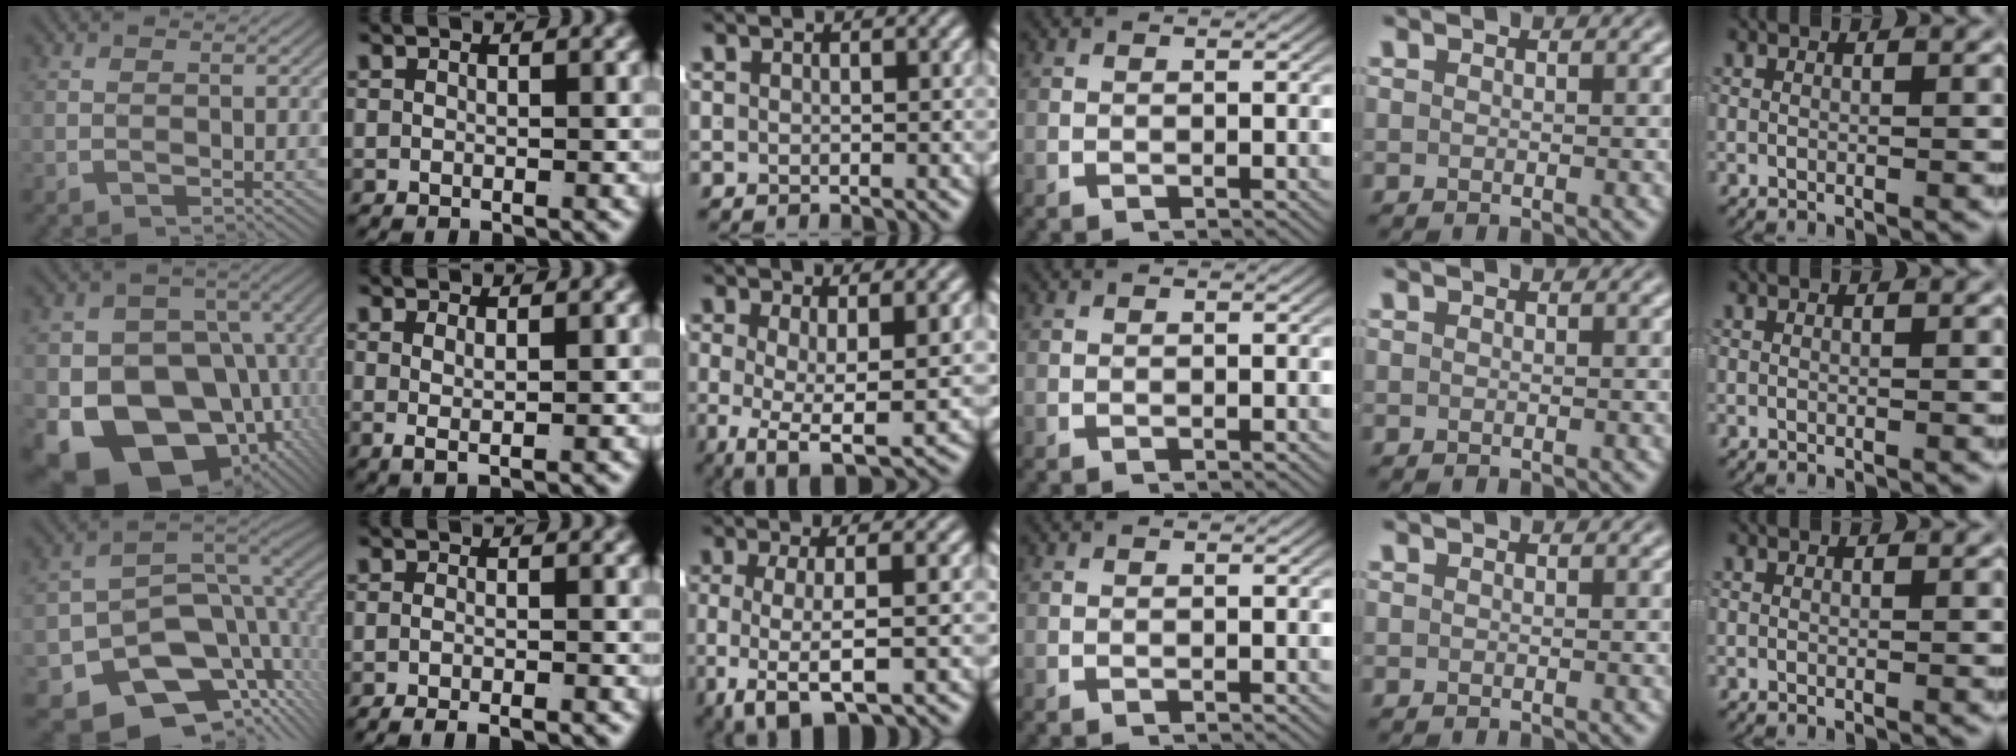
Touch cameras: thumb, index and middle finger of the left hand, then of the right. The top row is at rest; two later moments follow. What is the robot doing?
{"motion": "lift_and_place", "object": "shorts"}